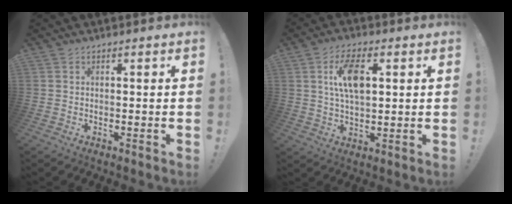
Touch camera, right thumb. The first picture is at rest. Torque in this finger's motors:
{"motor_torque": [0.72, 1.33, 0.52, -0.37, 0.21]}